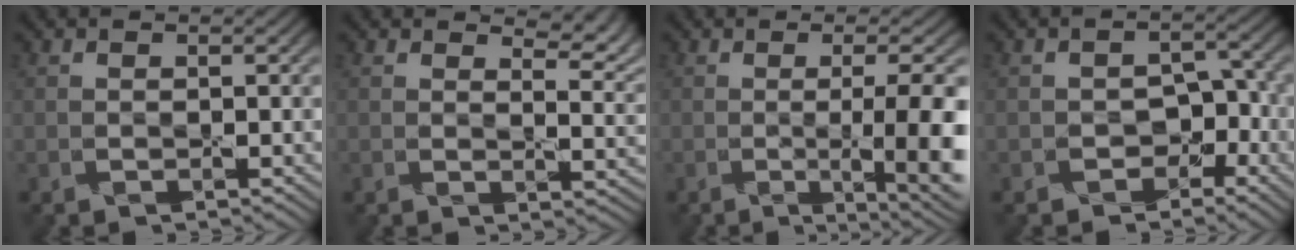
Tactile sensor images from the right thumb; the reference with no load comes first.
{"total": 6.6, "force": [5.0, 1.8, 4.0], "torque": [-0.057, 0.005, 0.072]}
{"total": 9.6, "force": [-1.6, 2.4, 9.1], "torque": [-0.109, -0.003, -0.021]}
{"total": 3.3, "force": [-2.1, 2.3, 1.1], "torque": [-0.006, 0.009, -0.033]}